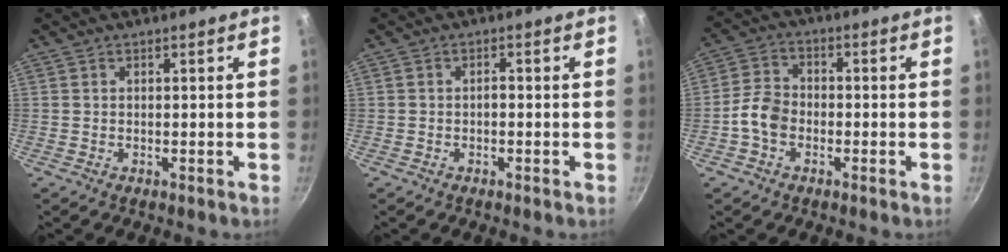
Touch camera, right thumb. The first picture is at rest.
{"total": 1.0, "force": [-0.4, 0.5, 0.7], "torque": [-0.010, 0.009, -0.006]}
{"total": 5.8, "force": [-2.1, 4.3, 3.4], "torque": [-0.052, 0.025, -0.050]}